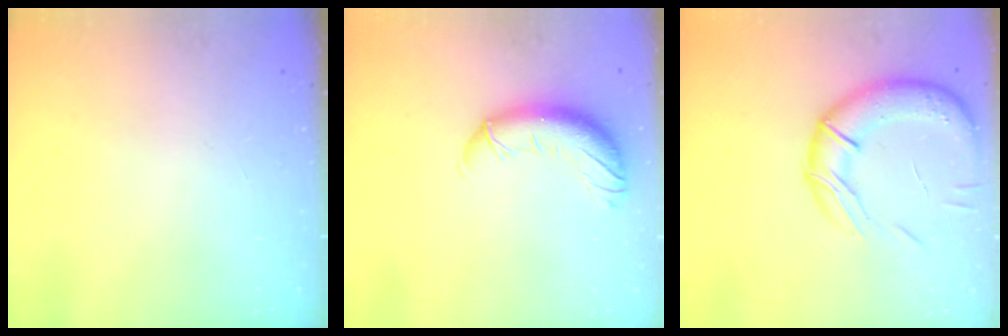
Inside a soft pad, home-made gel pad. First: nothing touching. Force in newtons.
{"total": 10.8, "press": 10.6, "slide": 2.3}
{"total": 17.5, "press": 17.0, "slide": 4.4}